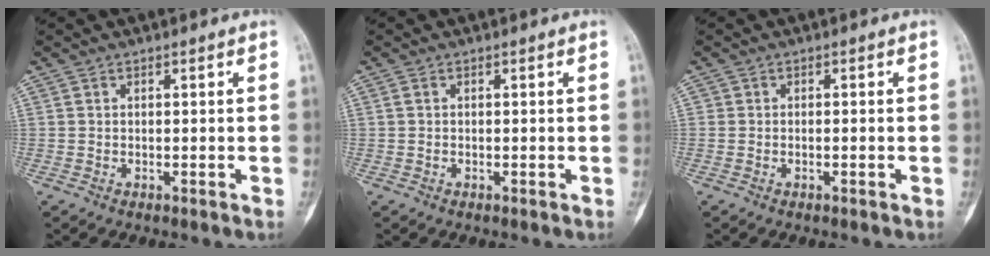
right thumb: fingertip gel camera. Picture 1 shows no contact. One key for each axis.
{"total": 0.7, "fx": 0.1, "fy": 0.5, "fz": 0.4, "tx": -0.007, "ty": 0.000, "tz": 0.000}
{"total": 0.5, "fx": -0.2, "fy": 0.4, "fz": 0.3, "tx": 0.003, "ty": 0.002, "tz": -0.007}